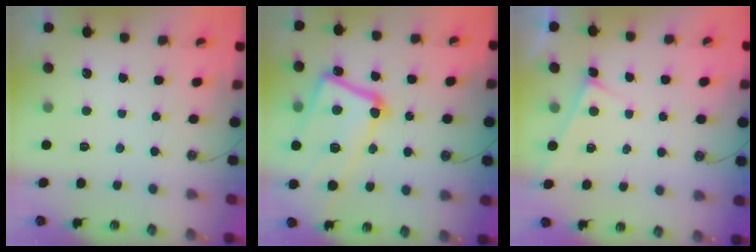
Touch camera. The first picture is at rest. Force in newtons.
{"total": 17.5, "press": 17.3, "slide": 2.5}
{"total": 3.9, "press": 3.9, "slide": 0.3}